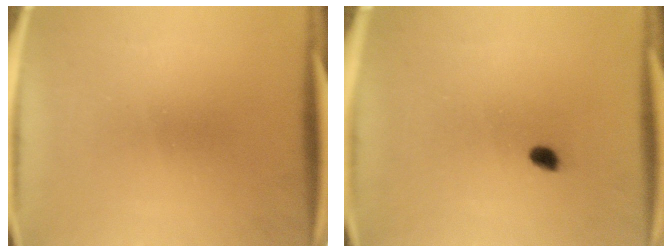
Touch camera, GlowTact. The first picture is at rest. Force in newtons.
{"total": 1.6}